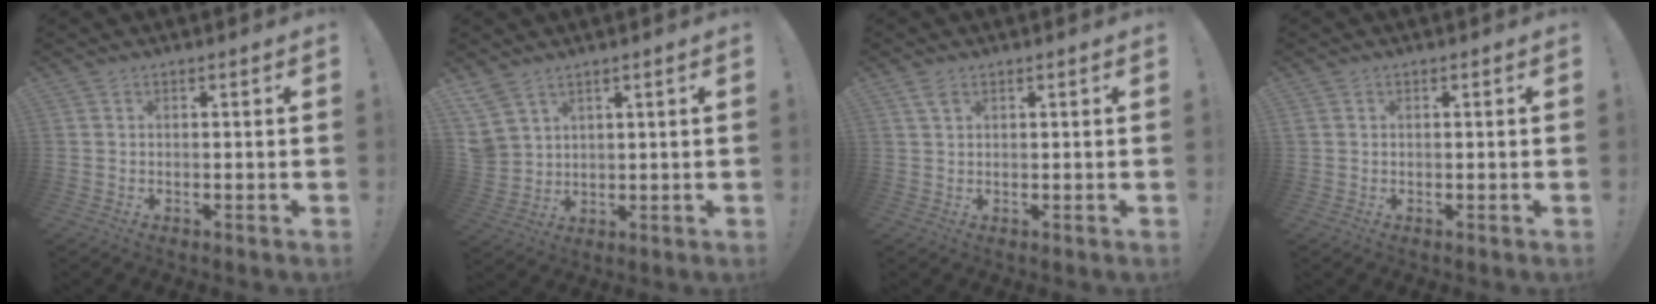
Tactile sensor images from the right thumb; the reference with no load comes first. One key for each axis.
{"total": 7.0, "fx": 5.1, "fy": 4.3, "fz": 2.3, "tx": -0.049, "ty": -0.025, "tz": 0.106}
{"total": 2.4, "fx": 1.4, "fy": 1.0, "fz": 1.6, "tx": -0.031, "ty": -0.001, "tz": 0.025}
{"total": 0.5, "fx": 0.0, "fy": 0.5, "fz": -0.2, "tx": 0.004, "ty": 0.003, "tz": 0.001}